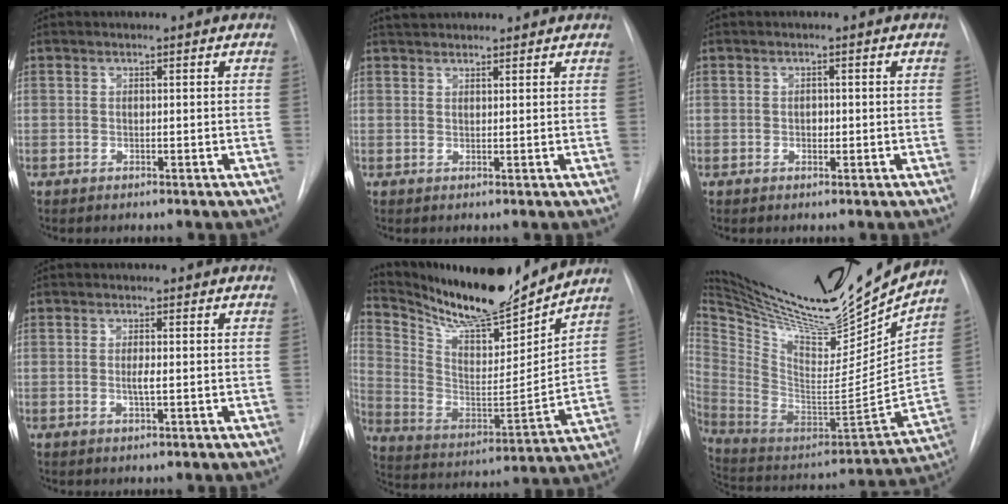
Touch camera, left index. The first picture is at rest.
{"total": 4.8, "force": [4.5, 1.1, 1.3], "torque": [-0.019, 0.035, 0.067]}
{"total": 1.1, "force": [-0.9, 0.5, 0.4], "torque": [-0.005, -0.004, -0.014]}
{"total": 1.6, "force": [-0.9, 0.1, 1.3], "torque": [-0.027, -0.009, -0.012]}
{"total": 19.0, "force": [17.2, 2.9, 7.5], "torque": [-0.147, -0.032, 0.290]}
{"total": 28.1, "force": [24.9, 3.8, 12.4], "torque": [-0.221, -0.079, 0.391]}